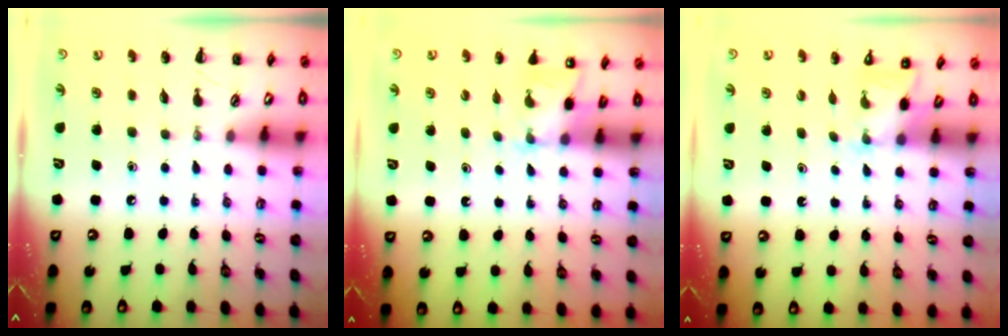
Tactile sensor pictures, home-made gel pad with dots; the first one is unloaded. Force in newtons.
{"total": 2.8, "press": 2.7, "slide": 0.9}
{"total": 2.7, "press": 2.6, "slide": 0.9}